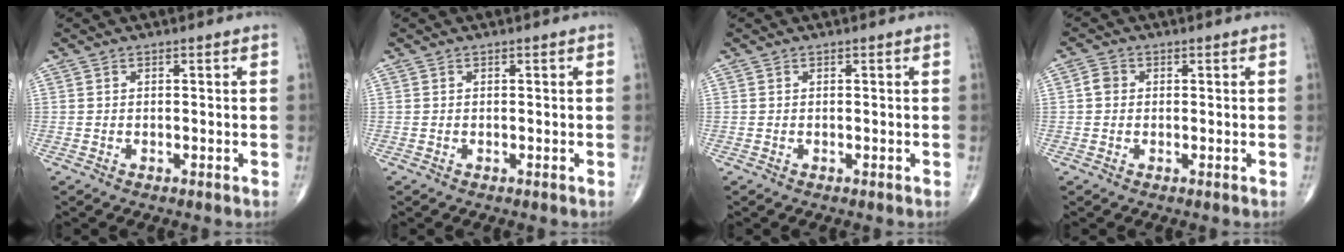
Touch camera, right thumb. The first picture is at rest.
{"total": 0.0}
{"total": 0.0}
{"total": 2.1, "force": [0.1, 1.9, 1.0], "torque": [-0.014, 0.006, -0.001]}